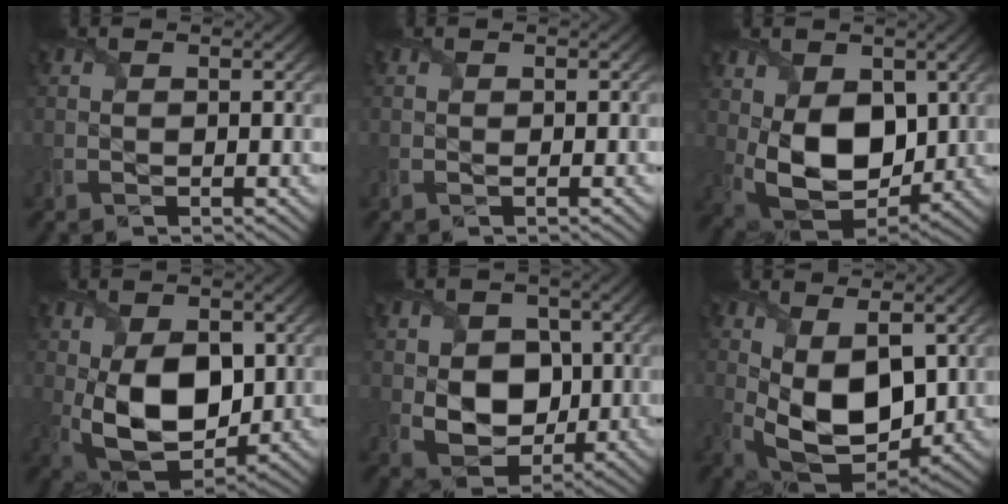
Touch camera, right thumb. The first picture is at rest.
{"total": 1.2, "force": [-0.4, 0.5, 1.0], "torque": [-0.020, -0.005, -0.007]}
{"total": 11.5, "force": [0.9, 7.8, 8.5], "torque": [-0.184, -0.019, 0.023]}
{"total": 11.4, "force": [-0.1, 7.2, 8.9], "torque": [-0.184, -0.016, 0.005]}
{"total": 8.0, "force": [0.3, 6.4, 4.8], "torque": [-0.109, -0.015, 0.000]}
{"total": 11.0, "force": [0.6, 6.3, 8.9], "torque": [-0.194, -0.019, 0.020]}